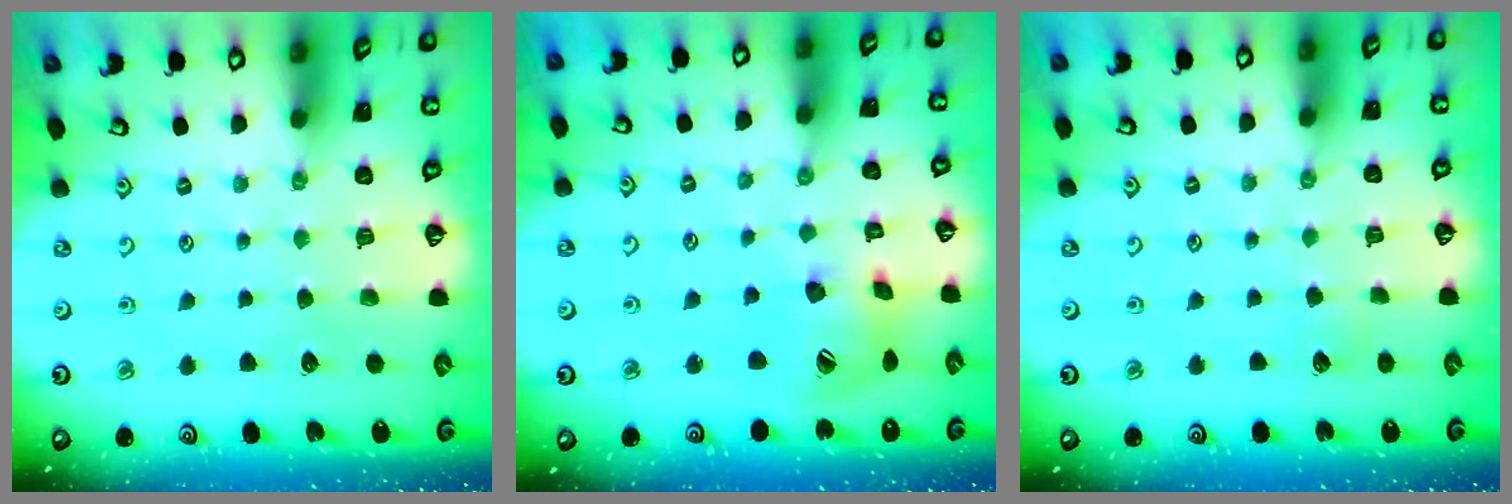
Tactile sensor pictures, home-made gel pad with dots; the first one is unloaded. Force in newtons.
{"total": 14.6, "press": 14.5, "slide": 1.8}
{"total": 2.9, "press": 2.9, "slide": 0.4}